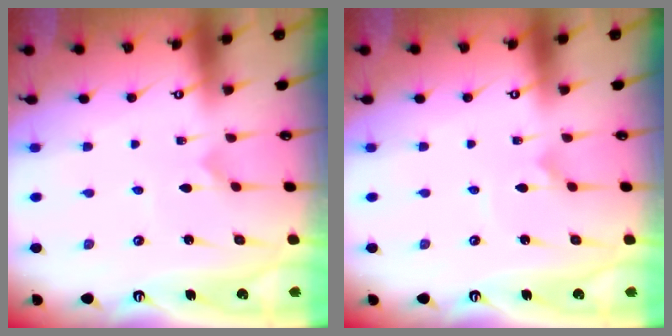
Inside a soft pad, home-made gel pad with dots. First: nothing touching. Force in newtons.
{"total": 1.6, "press": 1.6, "slide": 0.1}